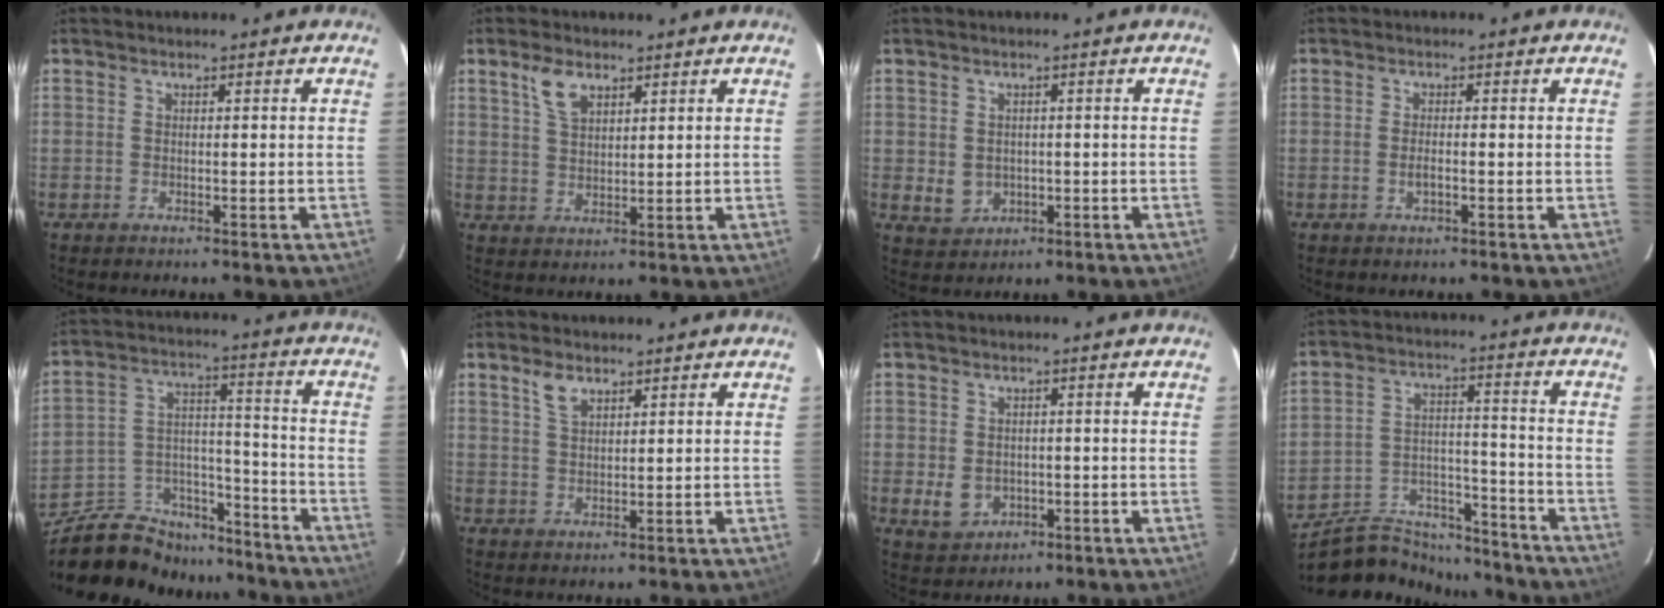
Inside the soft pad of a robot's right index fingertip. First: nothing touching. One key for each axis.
{"total": 5.1, "fx": 3.1, "fy": 2.6, "fz": 3.1, "tx": -0.061, "ty": 0.009, "tz": 0.062}
{"total": 4.1, "fx": -0.2, "fy": 3.8, "fz": 1.4, "tx": -0.034, "ty": 0.005, "tz": 0.012}
{"total": 1.6, "fx": -0.6, "fy": 0.6, "fz": 1.4, "tx": -0.028, "ty": -0.002, "tz": -0.009}
{"total": 19.8, "fx": -15.9, "fy": 9.6, "fz": 7.0, "tx": -0.151, "ty": 0.050, "tz": -0.235}
{"total": 3.3, "fx": 2.2, "fy": 1.5, "fz": 1.9, "tx": -0.037, "ty": 0.004, "tz": 0.045}
{"total": 5.1, "fx": -0.9, "fy": 4.5, "fz": 2.3, "tx": -0.052, "ty": 0.003, "tz": 0.002}
{"total": 17.3, "fx": -15.8, "fy": 5.7, "fz": 4.2, "tx": -0.092, "ty": 0.032, "tz": -0.242}